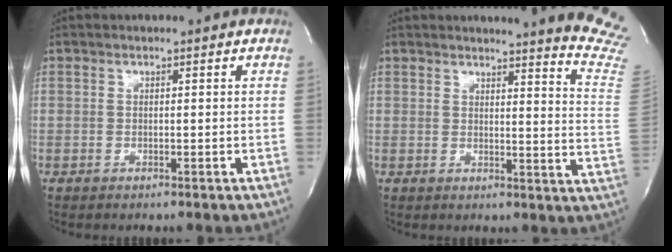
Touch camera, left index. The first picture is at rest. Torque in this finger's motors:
{"motor_torque": [-0.12, -0.22, 0.17, 0.03]}